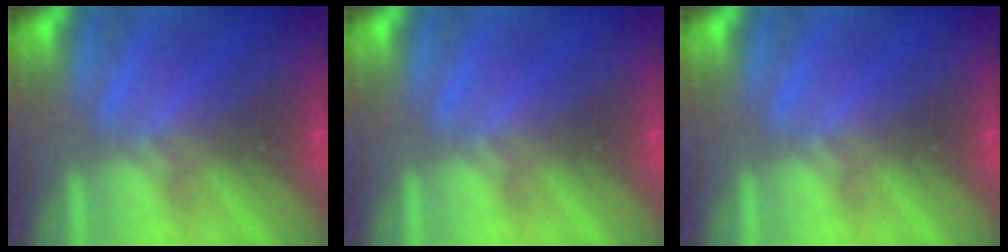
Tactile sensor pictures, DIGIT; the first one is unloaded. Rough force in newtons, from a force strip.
{"total": 0.0}
{"total": 0.0}